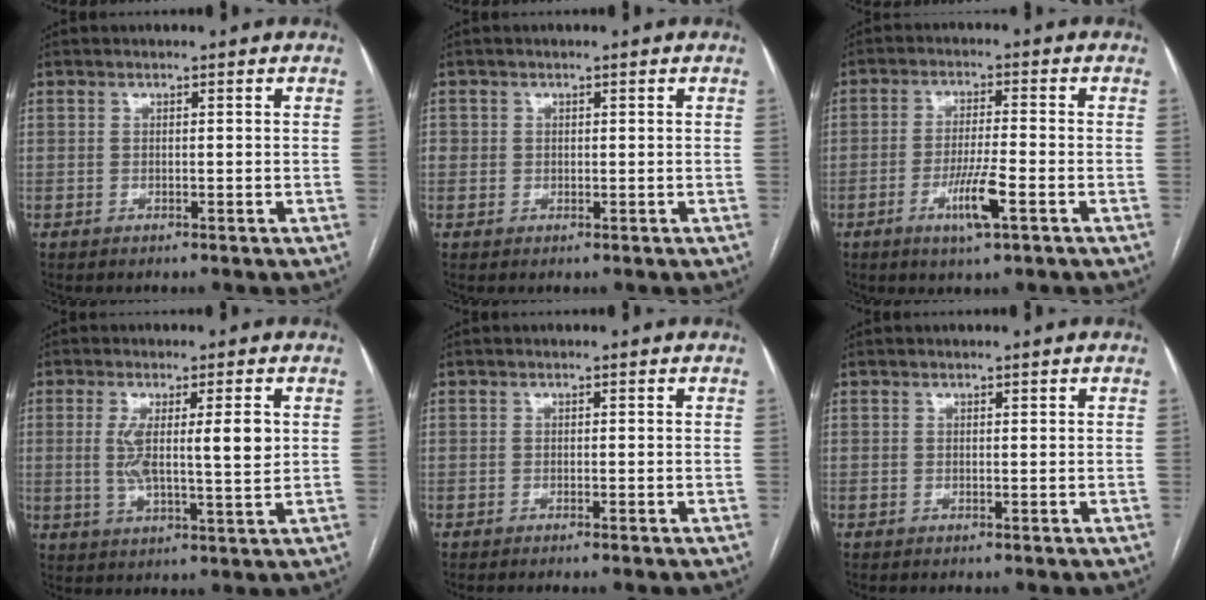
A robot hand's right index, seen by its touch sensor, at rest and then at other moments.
{"total": 1.3, "force": [0.1, 1.2, 0.3], "torque": [0.002, 0.004, 0.001]}
{"total": 6.5, "force": [-2.9, 0.3, 5.8], "torque": [-0.112, -0.009, -0.052]}
{"total": 8.4, "force": [1.3, 1.3, 8.2], "torque": [-0.145, -0.001, 0.026]}
{"total": 0.7, "force": [-0.5, -0.1, 0.4], "torque": [-0.009, 0.000, -0.007]}
{"total": 0.0}